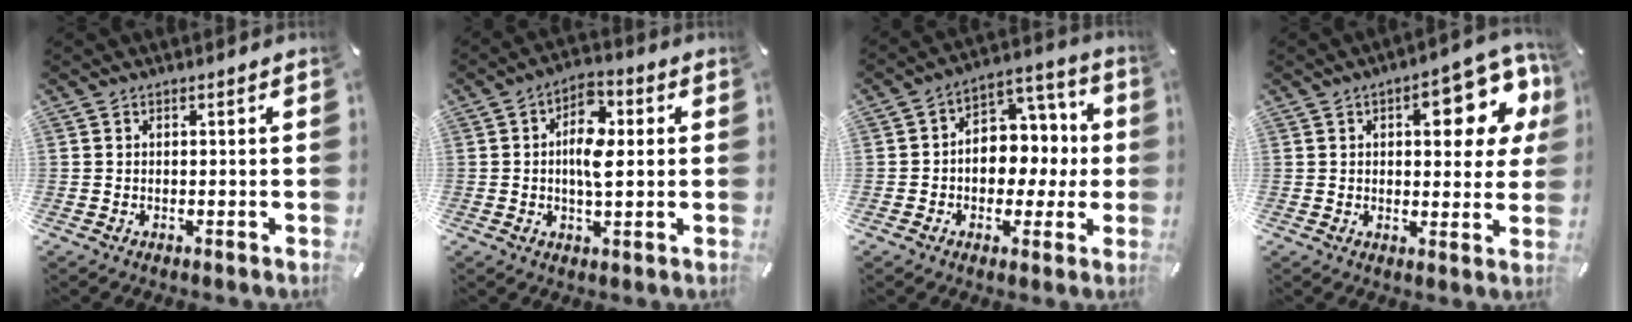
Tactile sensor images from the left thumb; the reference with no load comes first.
{"total": 8.8, "force": [0.8, 4.5, 7.6], "torque": [-0.124, 0.005, 0.008]}
{"total": 9.9, "force": [-0.9, 8.6, 4.9], "torque": [-0.056, 0.004, -0.014]}
{"total": 15.9, "force": [5.6, 7.1, 13.1], "torque": [-0.155, -0.022, 0.086]}